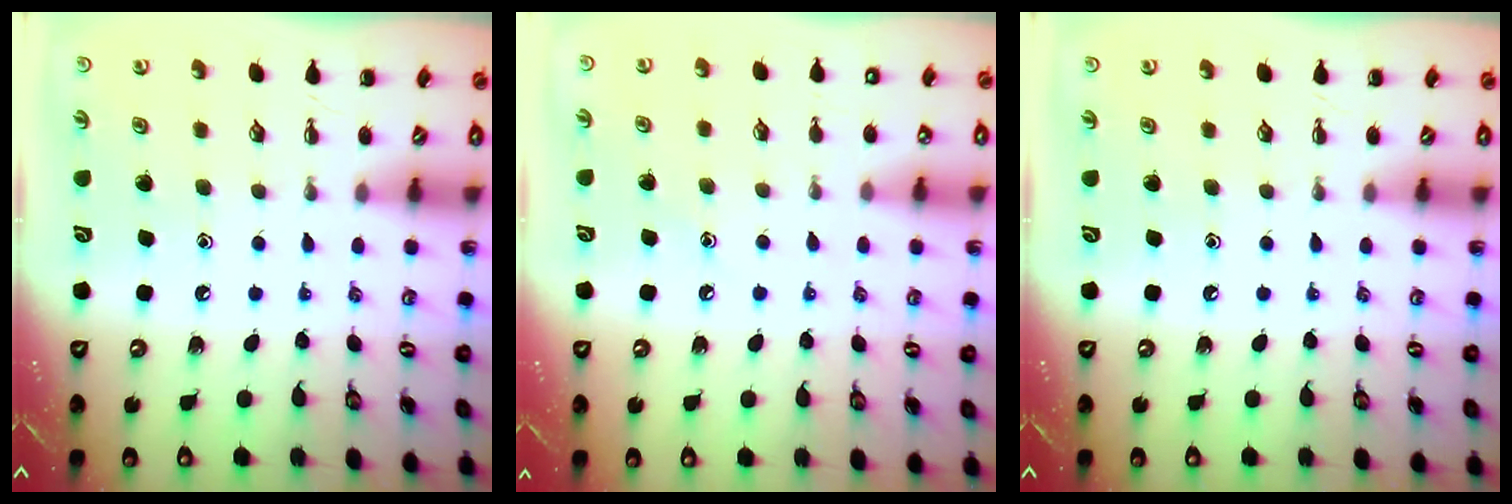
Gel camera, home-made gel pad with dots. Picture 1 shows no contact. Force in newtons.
{"total": 5.7, "press": 5.4, "slide": 1.6}
{"total": 0.0}